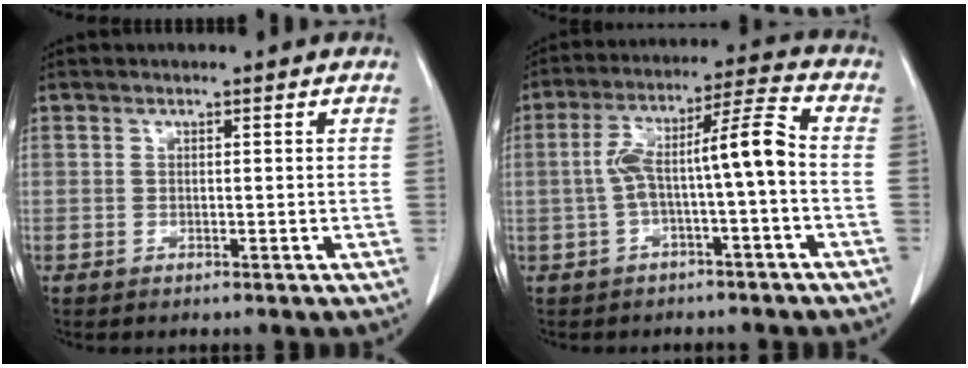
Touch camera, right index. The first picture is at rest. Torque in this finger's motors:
{"motor_torque": [0.79, 0.06, 0.29, 0.11]}